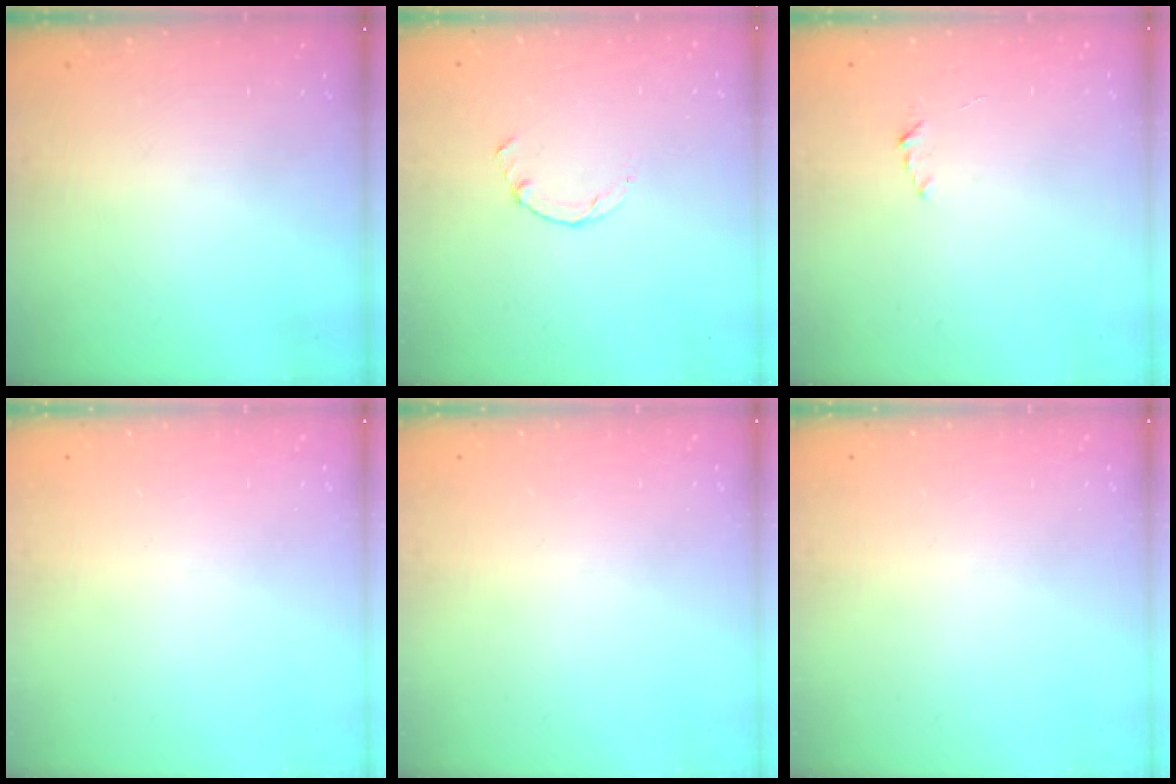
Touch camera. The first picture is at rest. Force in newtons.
{"total": 0.9, "press": 0.9, "slide": 0.3}
{"total": 1.9, "press": 1.9, "slide": 0.2}
{"total": 0.0}
{"total": 0.0}
{"total": 0.0}